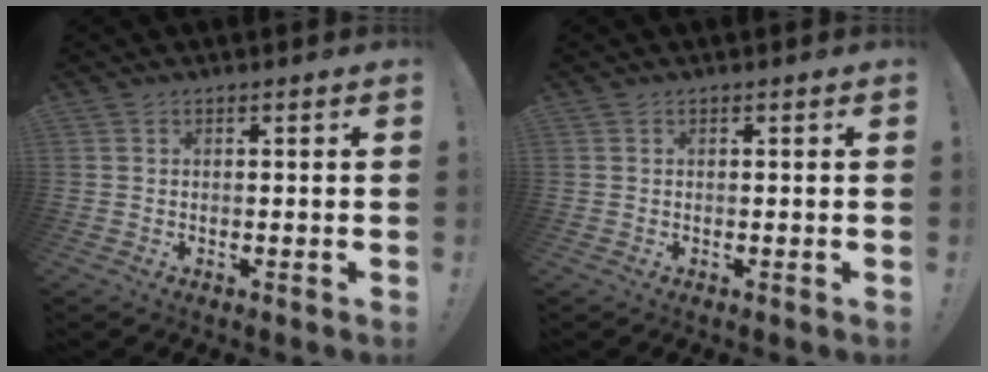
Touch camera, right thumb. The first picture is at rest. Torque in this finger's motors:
{"motor_torque": [-0.03, 0.03, -0.06, 0.06, 0.00]}